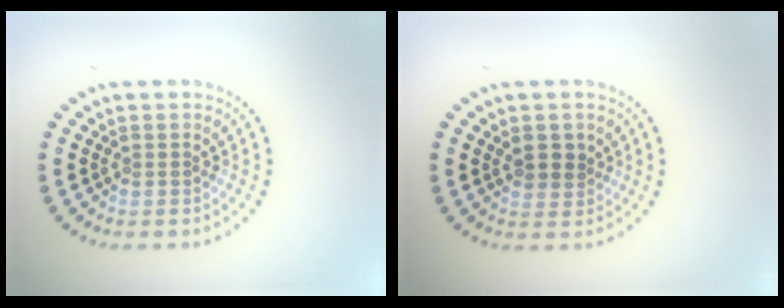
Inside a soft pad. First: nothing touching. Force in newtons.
{"total": 2.0, "press": 1.9, "slide": 0.8}